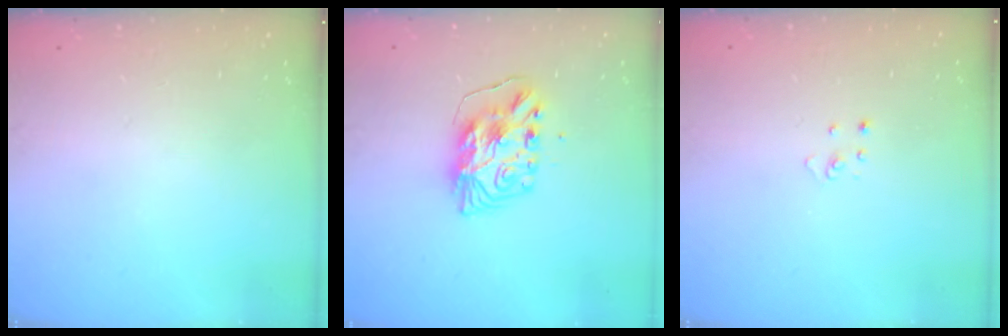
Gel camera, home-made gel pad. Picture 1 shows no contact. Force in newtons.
{"total": 9.0, "press": 8.9, "slide": 0.7}
{"total": 2.2, "press": 2.2, "slide": 0.2}